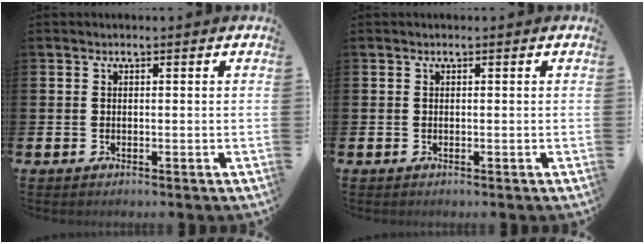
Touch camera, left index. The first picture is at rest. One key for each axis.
{"total": 0.0}